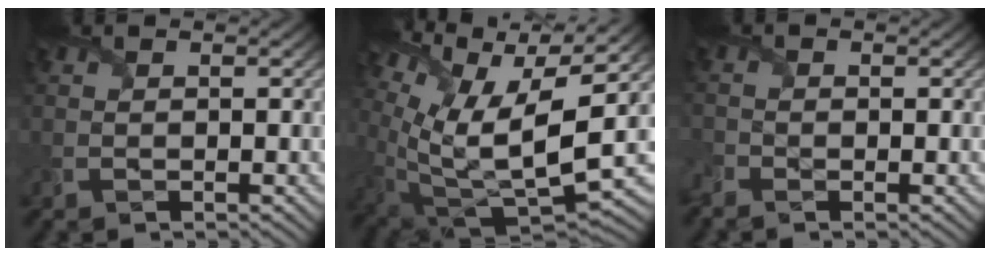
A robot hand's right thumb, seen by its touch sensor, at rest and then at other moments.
{"total": 14.6, "force": [5.1, 5.9, 12.3], "torque": [-0.265, 0.002, 0.092]}
{"total": 1.9, "force": [-1.5, 0.7, 0.8], "torque": [-0.025, -0.013, -0.039]}